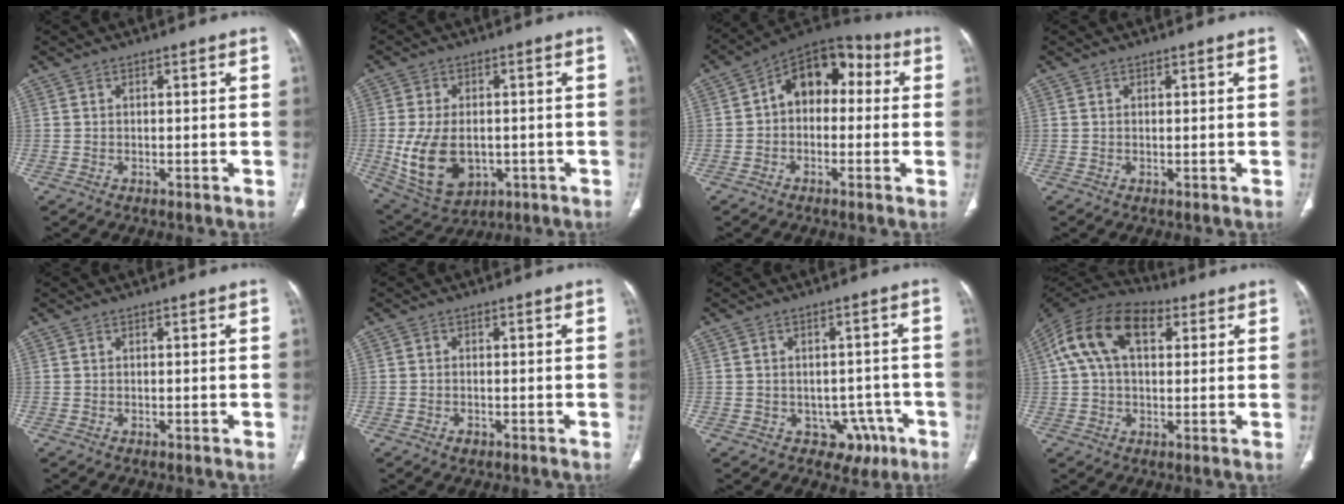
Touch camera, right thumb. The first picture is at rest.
{"total": 13.5, "force": [-2.1, 9.0, 9.8], "torque": [-0.172, -0.002, -0.011]}
{"total": 12.1, "force": [1.1, 8.2, 8.8], "torque": [-0.092, 0.041, -0.002]}
{"total": 0.0}
{"total": 0.0}
{"total": 1.4, "force": [-0.7, 0.9, 0.7], "torque": [-0.007, 0.002, -0.011]}
{"total": 6.5, "force": [-2.8, 5.3, 2.5], "torque": [0.001, 0.022, -0.027]}
{"total": 15.9, "force": [5.1, 9.2, 12.0], "torque": [-0.214, 0.034, 0.084]}